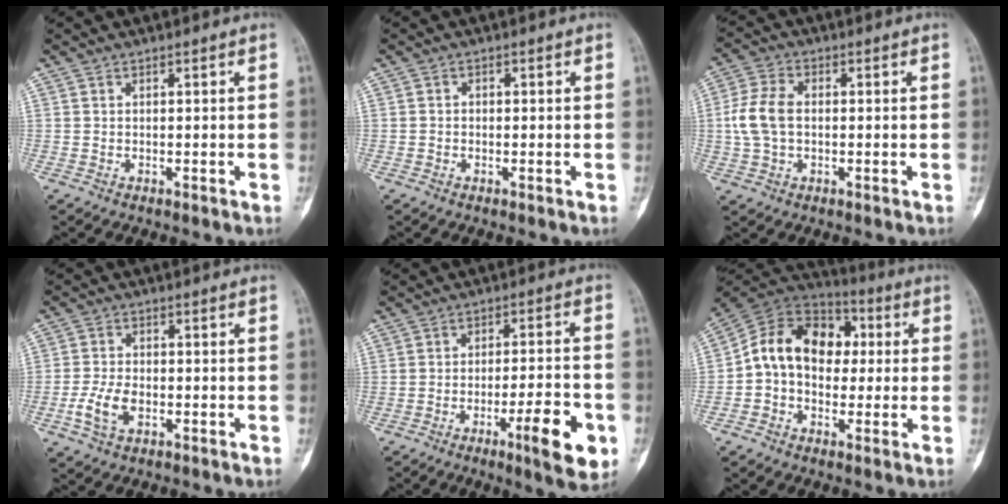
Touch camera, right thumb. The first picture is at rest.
{"total": 0.8, "force": [-0.2, 0.7, 0.2], "torque": [0.006, 0.003, -0.008]}
{"total": 7.8, "force": [-0.1, 5.1, 5.9], "torque": [-0.130, 0.015, -0.005]}
{"total": 5.7, "force": [-1.9, 3.3, 4.2], "torque": [-0.090, 0.009, -0.038]}
{"total": 11.4, "force": [-4.8, 2.3, 10.0], "torque": [-0.134, 0.016, -0.068]}
{"total": 15.4, "force": [0.6, 11.5, 10.3], "torque": [-0.139, 0.043, -0.004]}